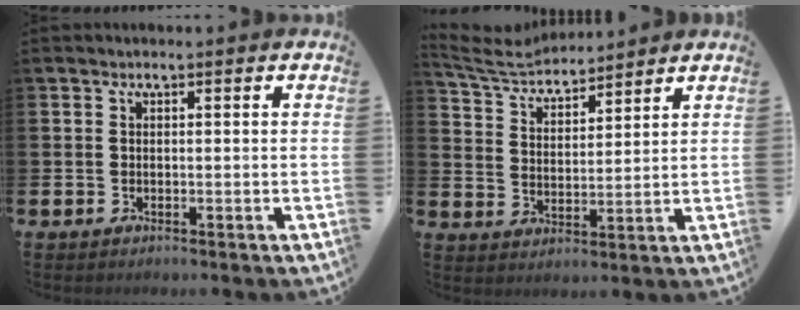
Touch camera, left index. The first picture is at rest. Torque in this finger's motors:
{"motor_torque": [0.70, -0.92, 0.15, 0.06]}